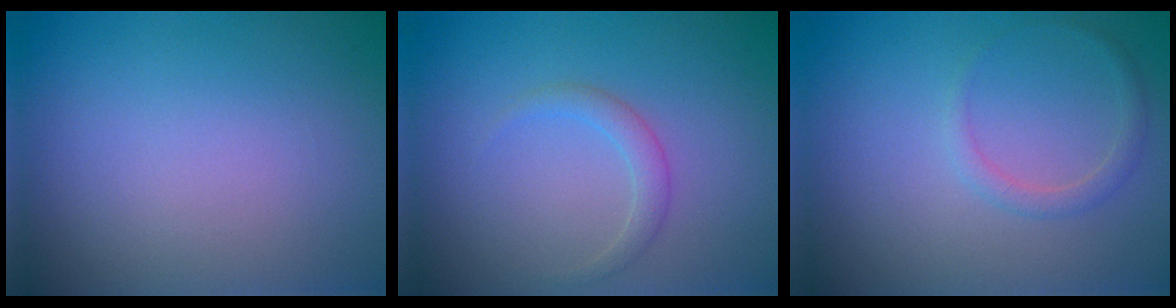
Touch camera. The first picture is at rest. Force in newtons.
{"total": 1.5, "press": 1.5, "slide": 0.0}
{"total": 1.3, "press": 1.3, "slide": 0.1}